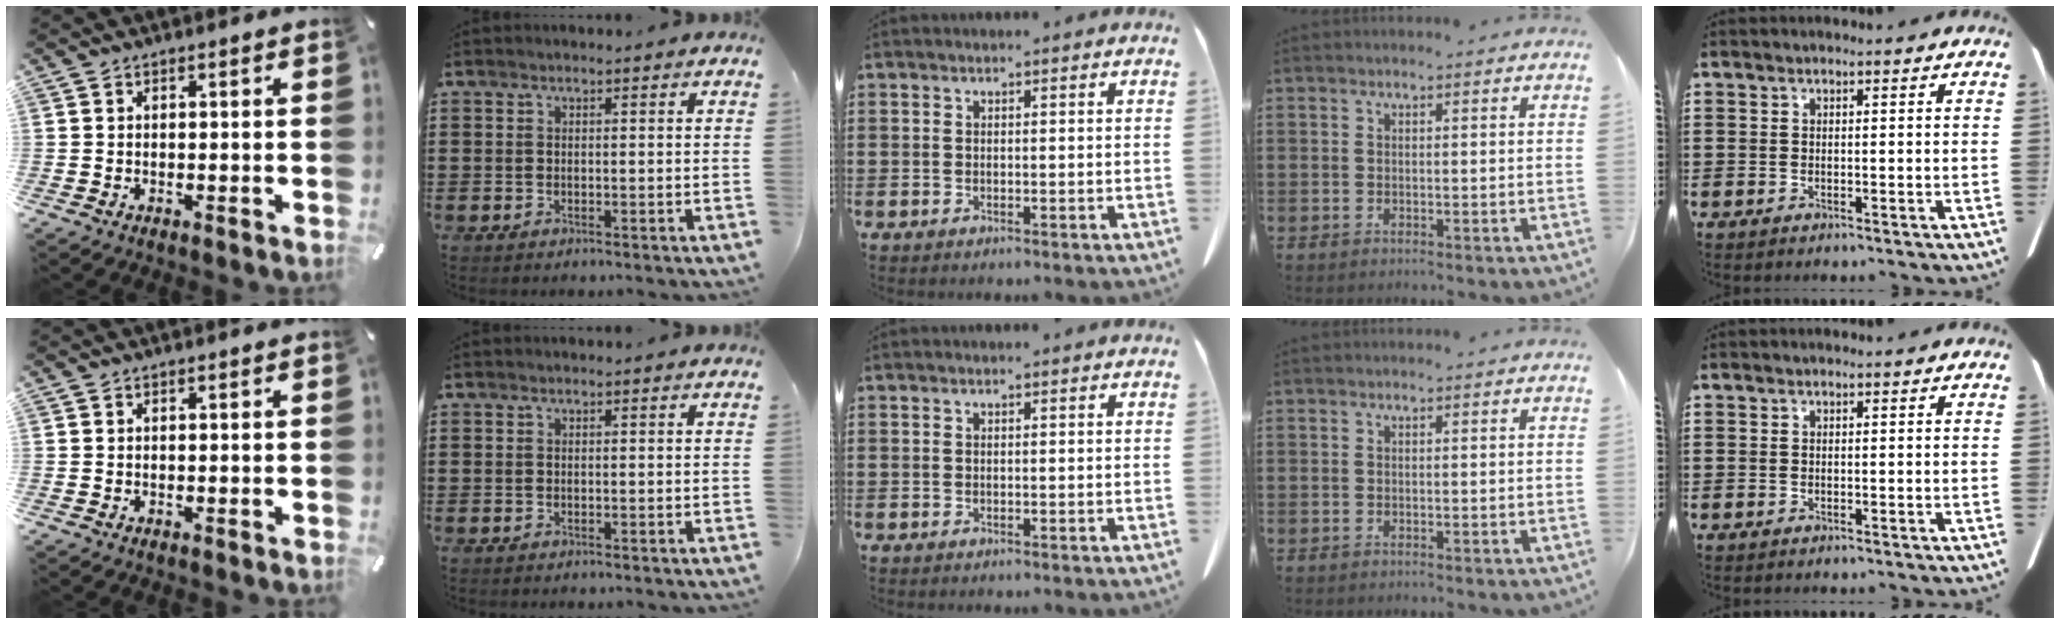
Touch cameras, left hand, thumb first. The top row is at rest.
{}